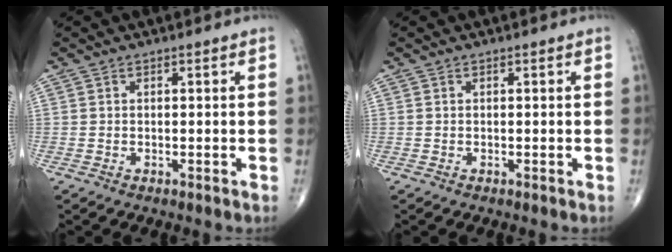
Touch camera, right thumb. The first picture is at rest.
{"total": 0.0}